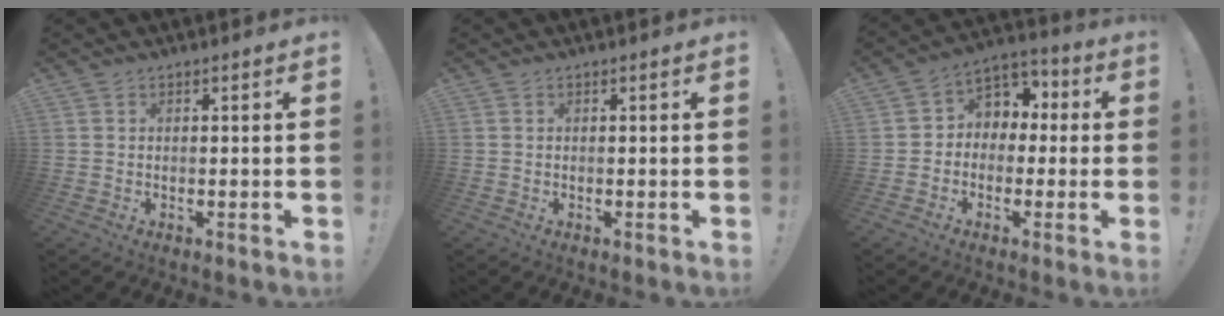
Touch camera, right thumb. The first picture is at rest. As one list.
[{"total": 0.0}, {"total": 6.4, "force": [-0.6, 6.1, 2.0], "torque": [-0.020, 0.003, -0.004]}]